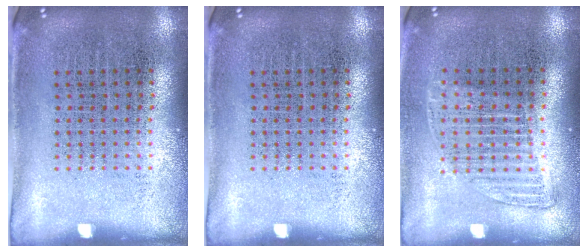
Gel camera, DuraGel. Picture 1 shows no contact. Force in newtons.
{"total": 0.0}
{"total": 1.2, "press": 1.0, "slide": 0.6}